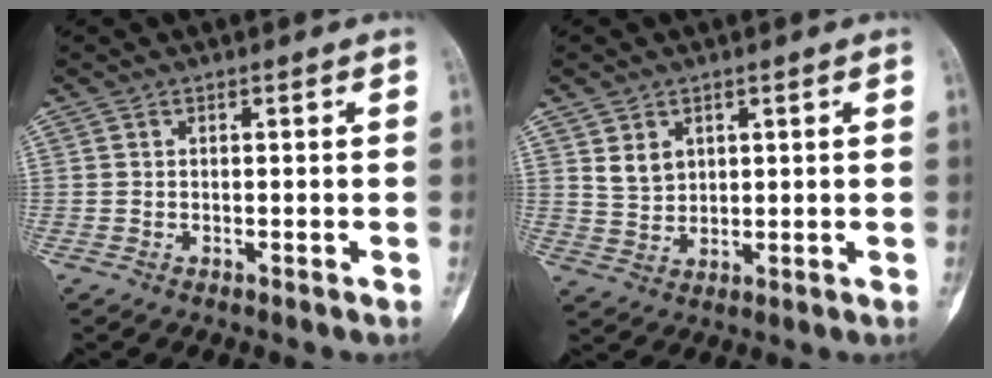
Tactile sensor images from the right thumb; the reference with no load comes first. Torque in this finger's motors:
{"motor_torque": [0.06, 0.37, 0.13, -0.14, 0.02]}